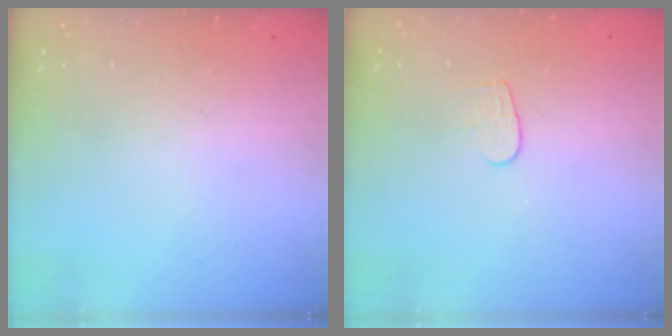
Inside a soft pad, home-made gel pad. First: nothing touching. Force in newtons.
{"total": 4.6, "press": 4.6, "slide": 0.2}